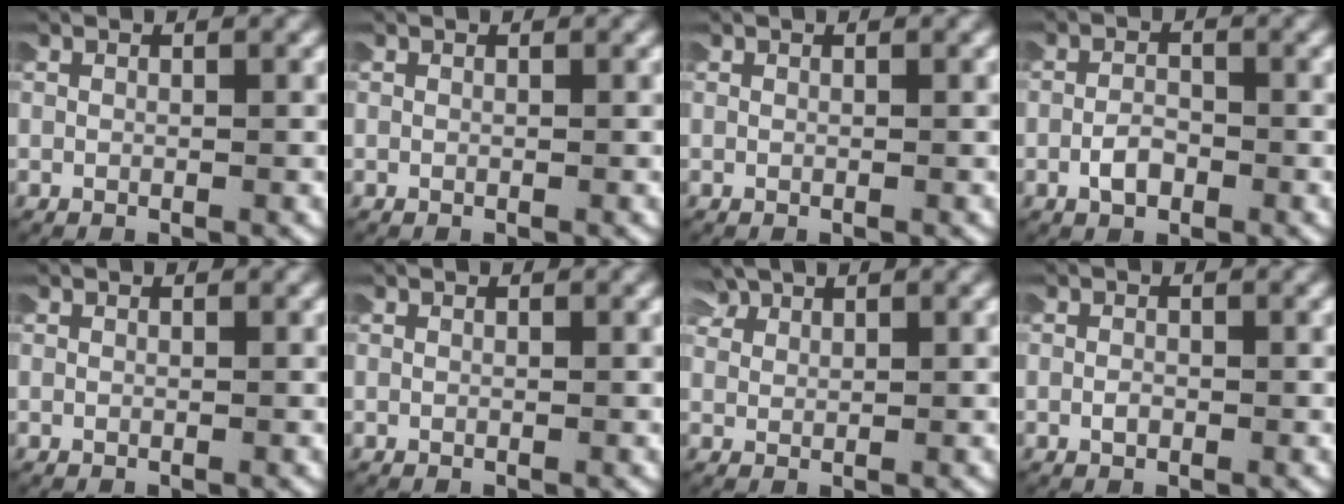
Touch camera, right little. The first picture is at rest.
{"total": 0.0}
{"total": 0.0}
{"total": 1.4, "force": [-0.9, 0.7, 0.9], "torque": [-0.017, -0.001, -0.016]}
{"total": 0.0}
{"total": 0.0}
{"total": 1.6, "force": [1.5, 0.3, 0.4], "torque": [-0.013, -0.002, 0.033]}
{"total": 0.5, "force": [-0.3, 0.3, 0.3], "torque": [-0.011, -0.003, -0.003]}